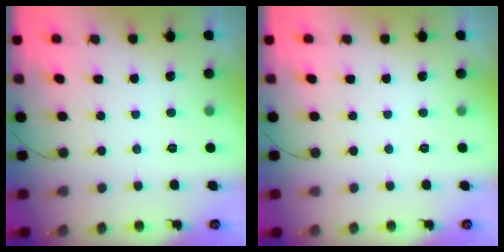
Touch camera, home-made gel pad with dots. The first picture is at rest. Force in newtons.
{"total": 0.0}